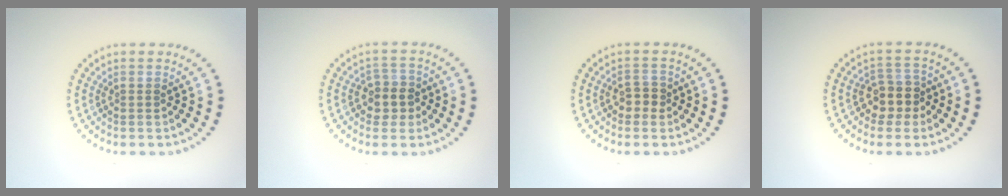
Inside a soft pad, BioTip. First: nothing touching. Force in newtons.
{"total": 2.5, "press": 2.3, "slide": 0.9}
{"total": 1.8, "press": 1.7, "slide": 0.6}
{"total": 2.8, "press": 2.5, "slide": 1.3}